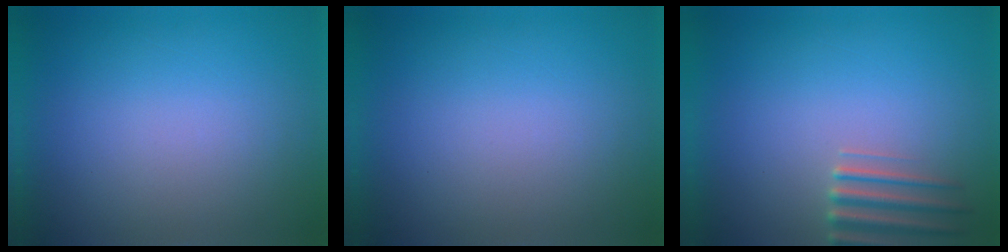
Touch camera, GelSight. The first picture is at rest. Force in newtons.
{"total": 1.1}
{"total": 2.8}